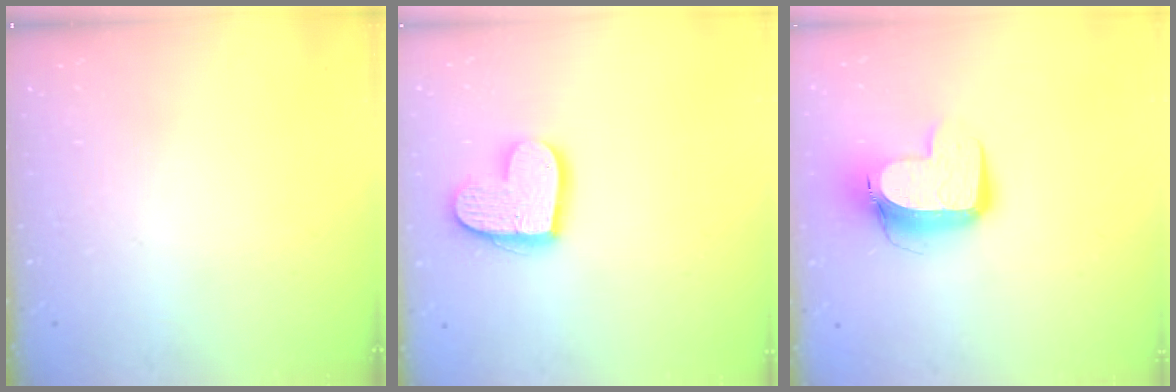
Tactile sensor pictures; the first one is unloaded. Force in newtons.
{"total": 13.2, "press": 13.1, "slide": 0.7}
{"total": 12.3, "press": 12.3, "slide": 1.3}